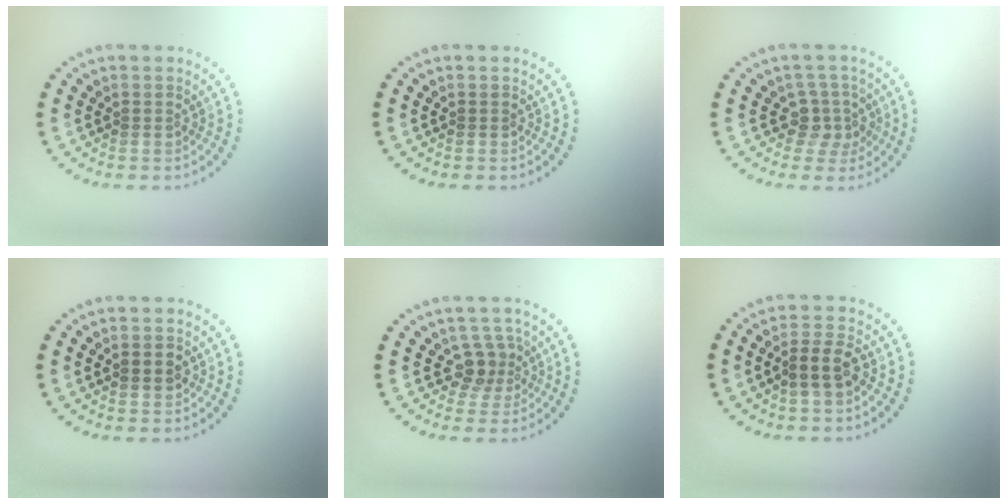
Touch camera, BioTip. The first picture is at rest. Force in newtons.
{"total": 0.0}
{"total": 2.6, "press": 2.1, "slide": 1.5}
{"total": 2.2, "press": 2.2, "slide": 0.2}
{"total": 2.4, "press": 1.8, "slide": 1.6}
{"total": 2.7, "press": 2.5, "slide": 1.1}